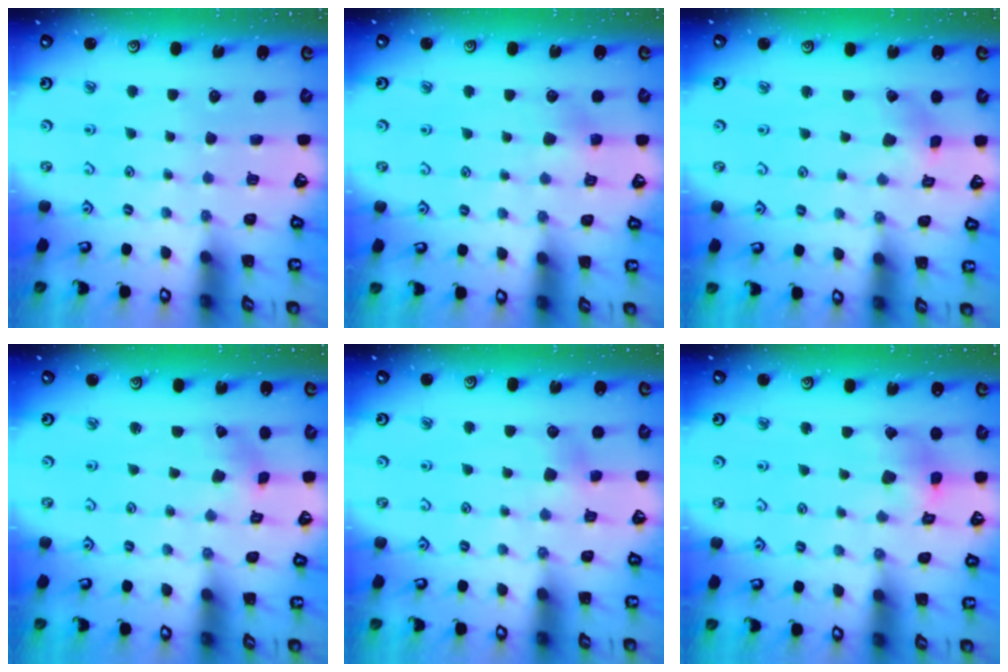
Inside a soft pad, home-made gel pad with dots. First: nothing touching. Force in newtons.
{"total": 5.7, "press": 5.7, "slide": 0.4}
{"total": 1.5, "press": 1.5, "slide": 0.3}
{"total": 1.5, "press": 1.5, "slide": 0.2}
{"total": 4.2, "press": 4.1, "slide": 0.6}
{"total": 8.7, "press": 8.7, "slide": 0.9}